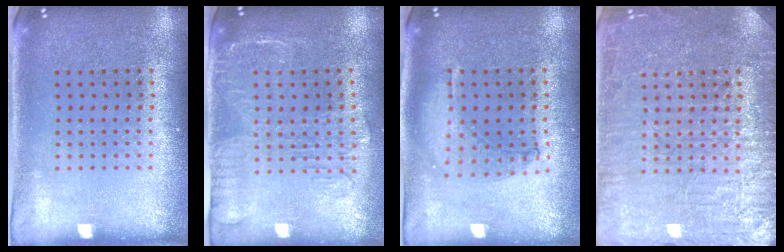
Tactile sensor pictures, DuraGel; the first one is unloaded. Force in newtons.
{"total": 2.0, "press": 1.7, "slide": 1.0}
{"total": 1.0, "press": 0.9, "slide": 0.3}
{"total": 7.1, "press": 7.1, "slide": 1.0}